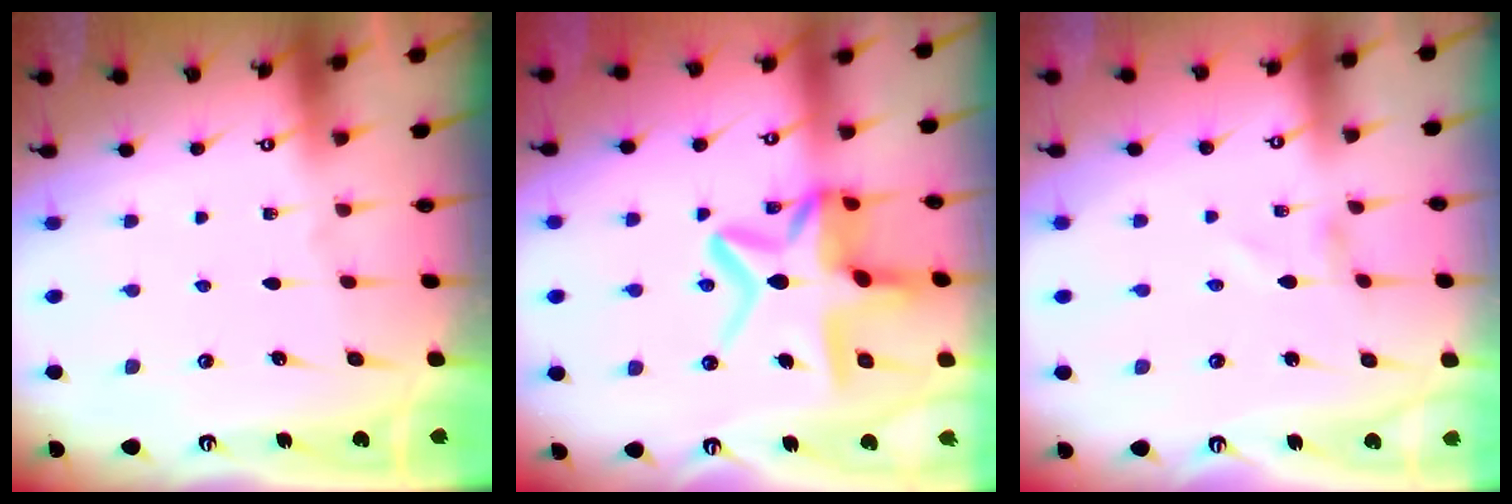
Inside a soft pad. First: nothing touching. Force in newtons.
{"total": 15.5, "press": 15.4, "slide": 1.6}
{"total": 1.4, "press": 1.4, "slide": 0.1}